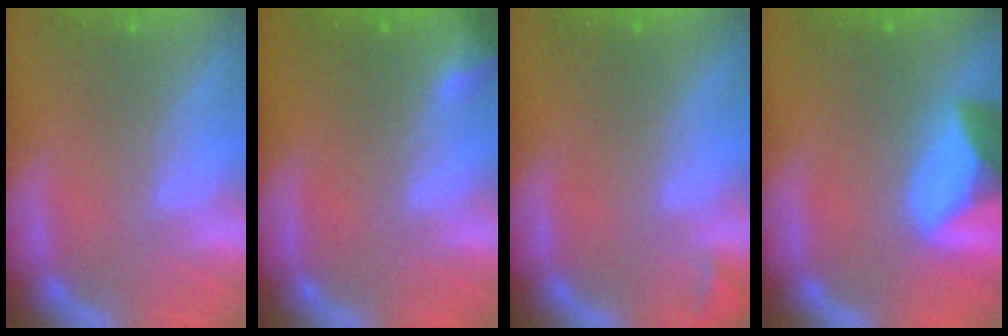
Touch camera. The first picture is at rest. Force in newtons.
{"total": 1.9}
{"total": 0.9}
{"total": 8.9}